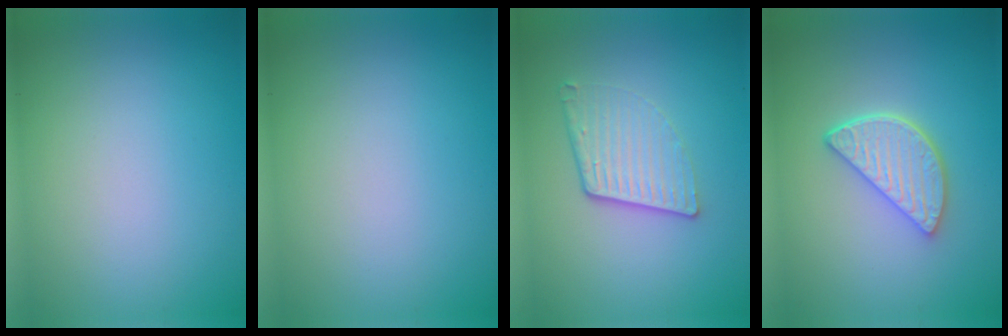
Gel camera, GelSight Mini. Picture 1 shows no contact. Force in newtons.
{"total": 0.0}
{"total": 3.7, "press": 2.6, "slide": 2.6}
{"total": 3.9, "press": 3.2, "slide": 2.2}